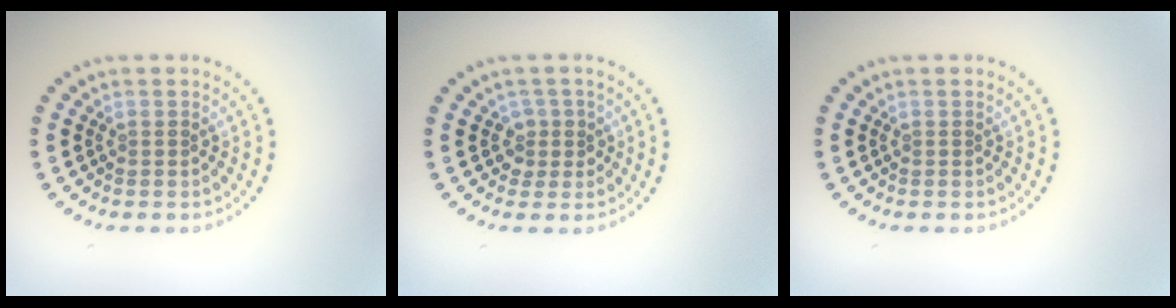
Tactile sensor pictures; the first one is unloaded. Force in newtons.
{"total": 1.8, "press": 1.4, "slide": 1.2}
{"total": 0.0}